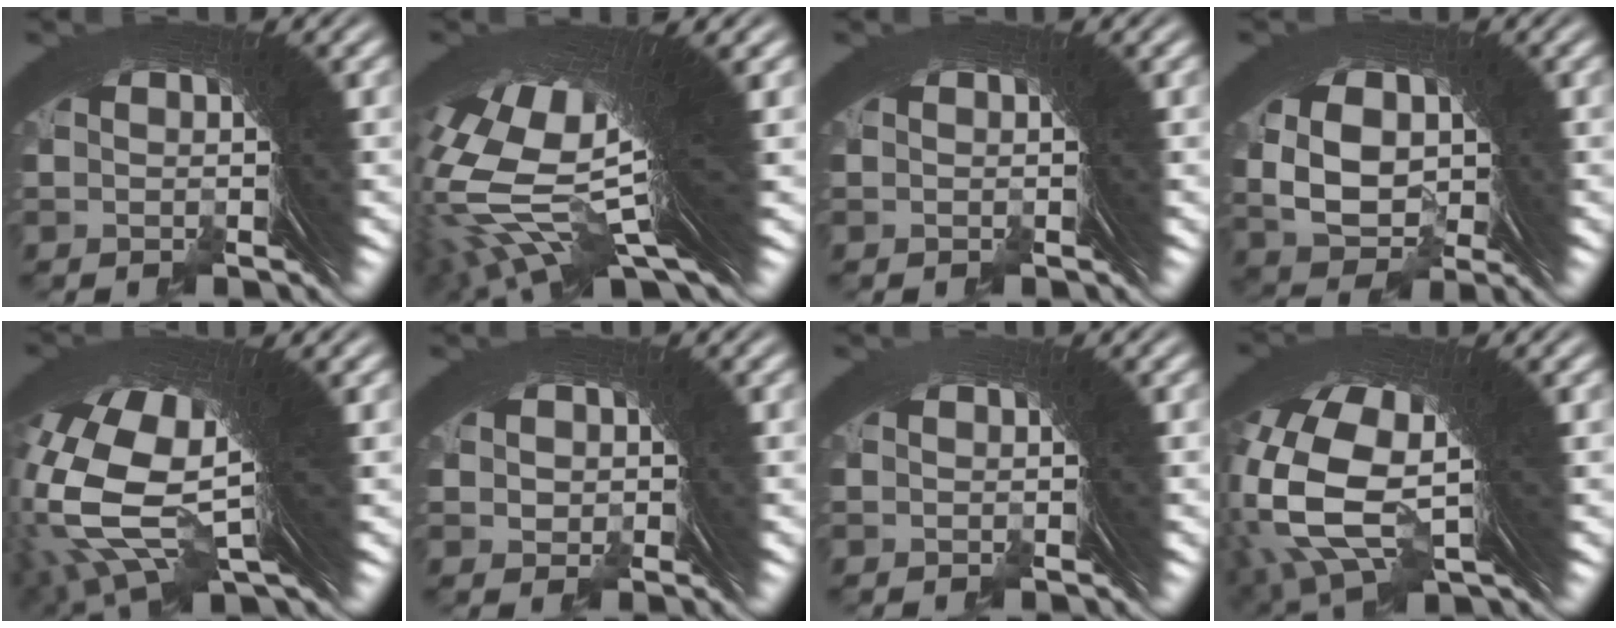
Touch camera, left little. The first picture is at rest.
{"total": 21.1, "force": [4.9, 10.1, 17.9], "torque": [-0.329, -0.016, 0.092]}
{"total": 0.0}
{"total": 8.6, "force": [0.4, 7.0, 4.9], "torque": [-0.108, -0.023, 0.014]}
{"total": 15.3, "force": [3.2, 8.8, 12.1], "torque": [-0.249, -0.016, 0.059]}
{"total": 1.5, "force": [0.0, 1.5, 0.0], "torque": [0.004, 0.005, -0.005]}
{"total": 0.8, "force": [-0.5, -0.4, -0.4], "torque": [0.013, 0.005, -0.008]}
{"total": 13.5, "force": [2.4, 8.9, 9.9], "torque": [-0.218, -0.023, 0.050]}